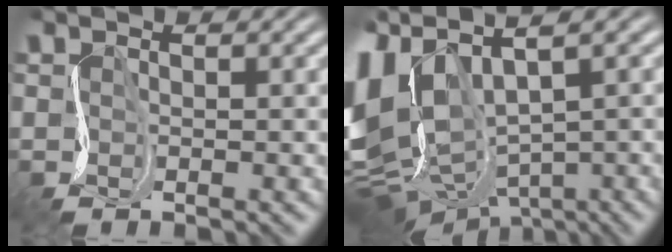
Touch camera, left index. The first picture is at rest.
{"total": 13.2, "force": [0.9, 7.8, 10.6], "torque": [-0.258, -0.015, 0.054]}